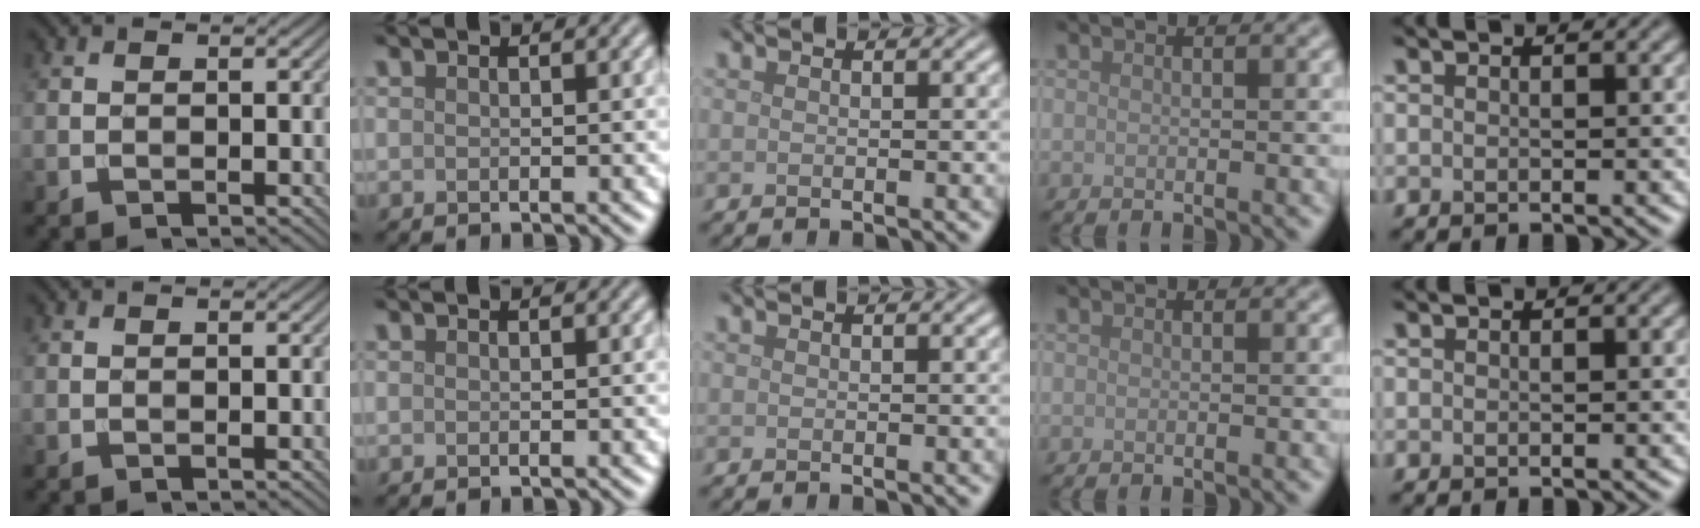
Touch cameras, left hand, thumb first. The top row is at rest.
{}